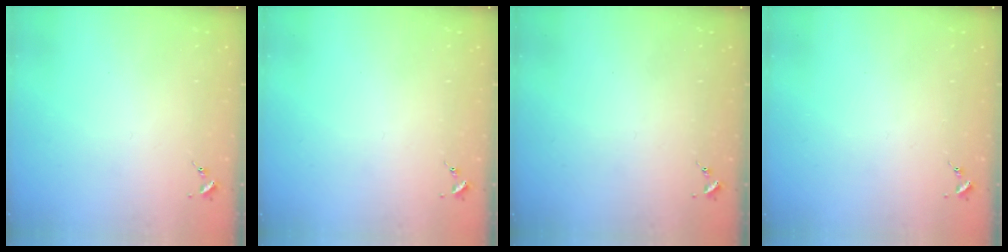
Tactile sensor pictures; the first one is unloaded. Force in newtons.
{"total": 0.0}
{"total": 0.0}
{"total": 0.0}